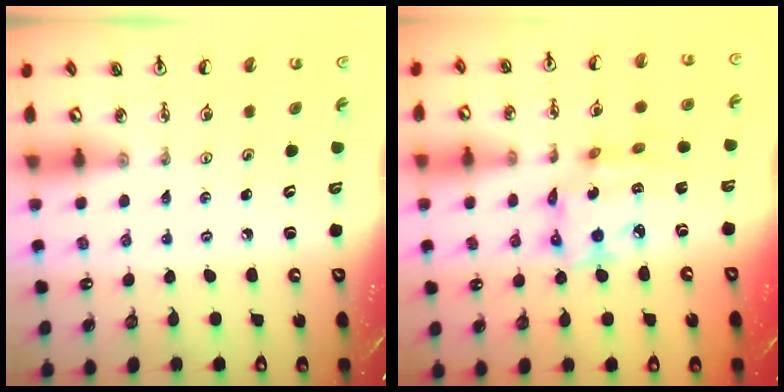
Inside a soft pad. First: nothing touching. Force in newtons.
{"total": 12.0, "press": 12.0, "slide": 1.1}